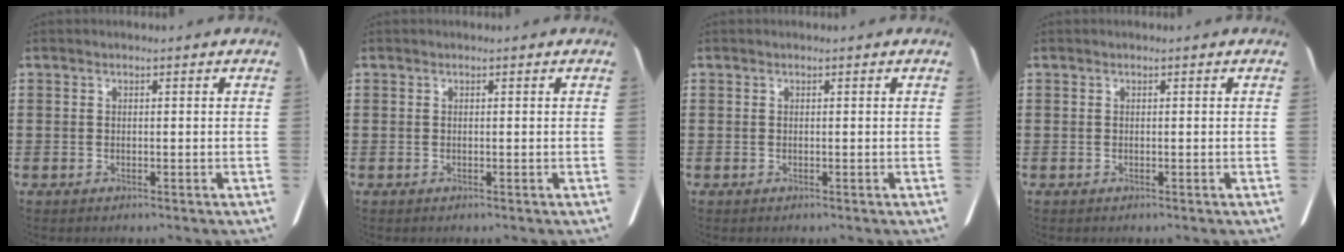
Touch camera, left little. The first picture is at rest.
{"total": 0.0}
{"total": 0.0}
{"total": 0.0}